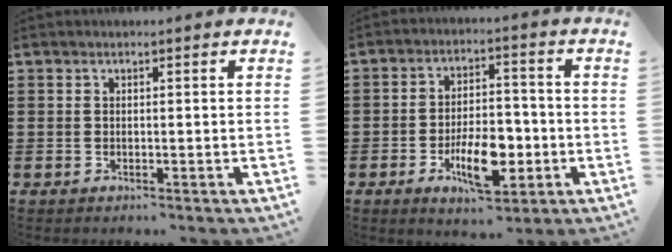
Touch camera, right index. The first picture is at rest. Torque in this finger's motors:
{"motor_torque": [0.56, -0.14, 0.76, 0.13]}